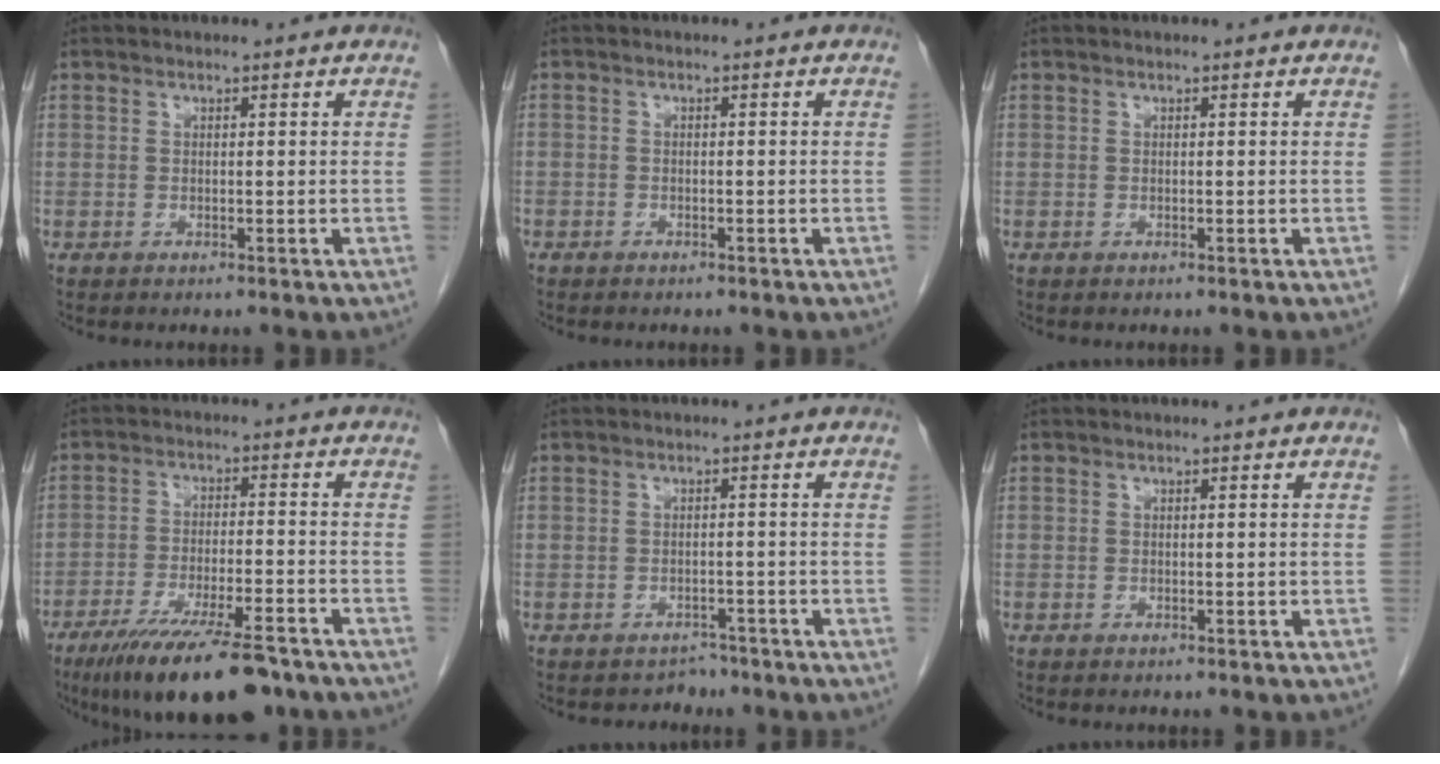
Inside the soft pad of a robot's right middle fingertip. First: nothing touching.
{"total": 1.1, "force": [-0.8, 0.7, 0.1], "torque": [-0.009, 0.002, -0.014]}
{"total": 0.0}
{"total": 15.4, "force": [-11.5, 3.0, 9.7], "torque": [-0.147, -0.026, -0.185]}
{"total": 2.3, "force": [-1.9, 1.3, -0.3], "torque": [0.000, 0.006, -0.025]}
{"total": 0.0}